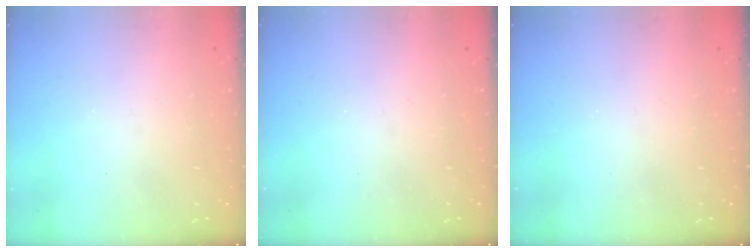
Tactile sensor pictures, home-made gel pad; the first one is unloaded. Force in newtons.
{"total": 0.0}
{"total": 0.0}